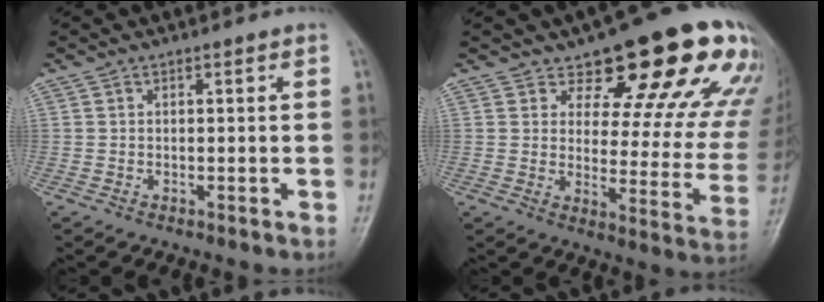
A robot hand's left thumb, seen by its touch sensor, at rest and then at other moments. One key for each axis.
{"total": 21.2, "fx": 14.1, "fy": 8.6, "fz": 13.2, "tx": -0.120, "ty": -0.076, "tz": 0.175}